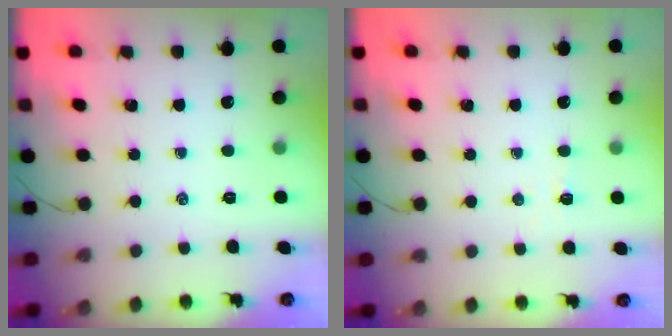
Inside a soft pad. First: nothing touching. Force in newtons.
{"total": 2.6, "press": 2.5, "slide": 0.8}